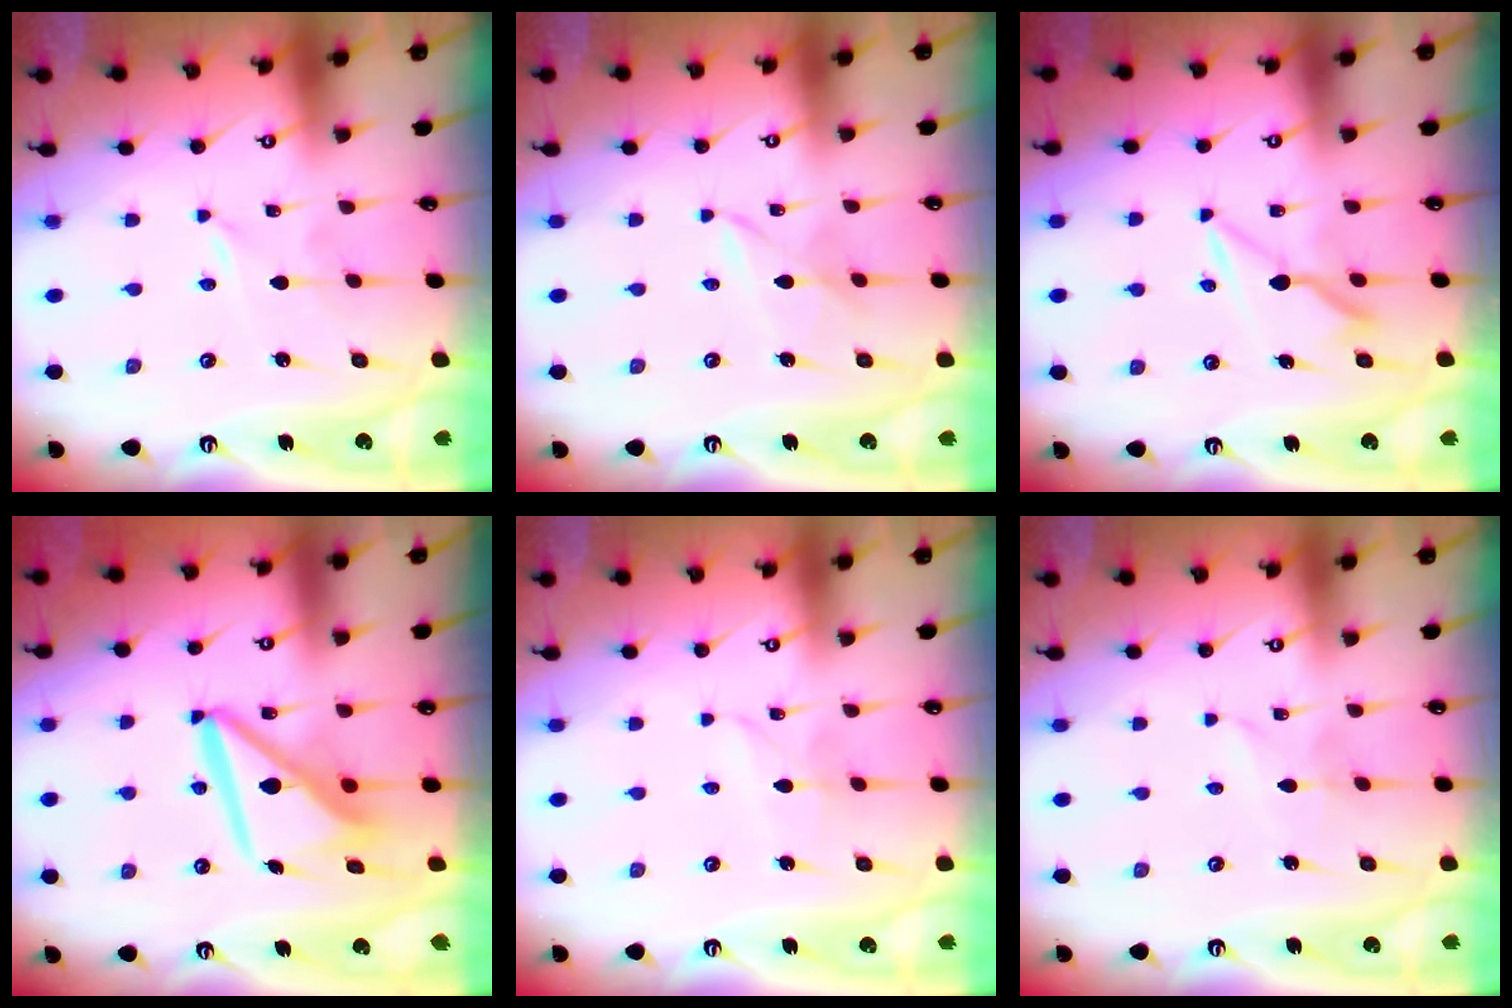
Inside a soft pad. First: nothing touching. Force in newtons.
{"total": 3.1, "press": 3.1, "slide": 0.2}
{"total": 8.4, "press": 8.4, "slide": 0.8}
{"total": 12.1, "press": 12.1, "slide": 1.2}
{"total": 2.4, "press": 2.4, "slide": 0.2}
{"total": 1.4, "press": 1.4, "slide": 0.0}